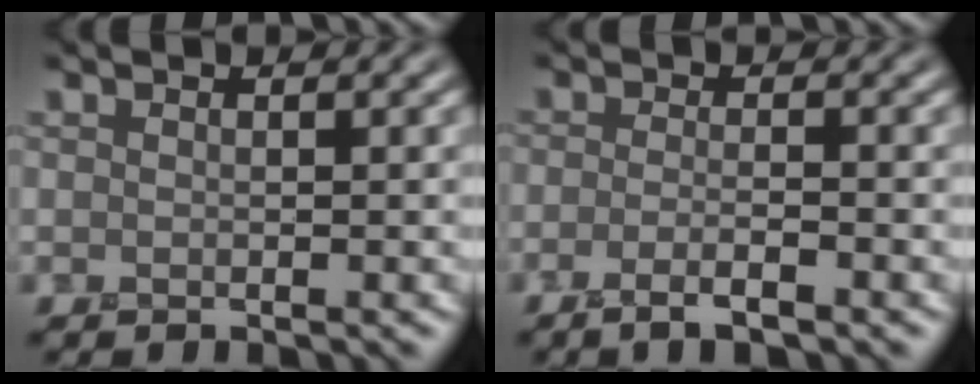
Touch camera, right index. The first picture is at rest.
{"total": 2.2, "force": [-1.5, 0.4, 1.6], "torque": [-0.030, 0.004, -0.036]}